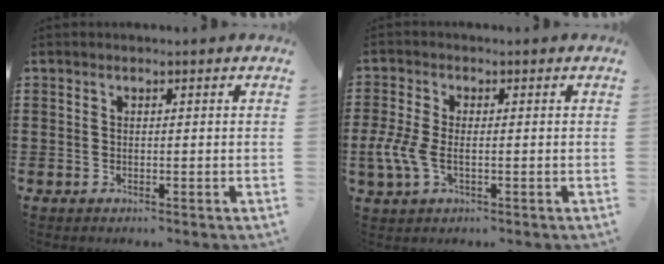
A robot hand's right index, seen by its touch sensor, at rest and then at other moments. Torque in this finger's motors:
{"motor_torque": [0.95, -0.01, 0.43, 0.11]}